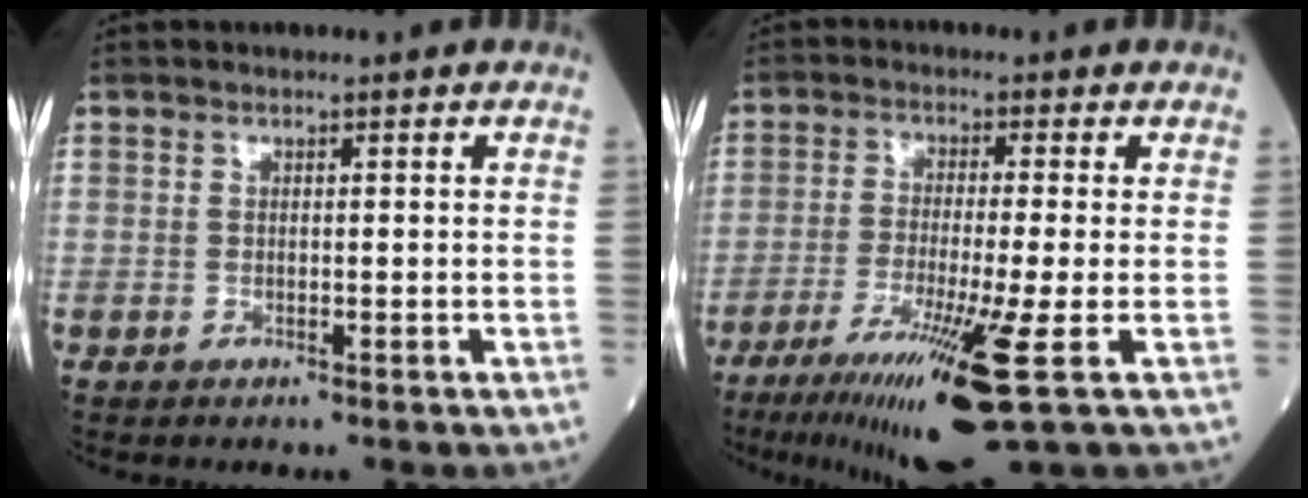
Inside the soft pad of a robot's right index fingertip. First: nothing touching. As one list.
[{"total": 12.5, "force": [-6.3, -0.7, 10.8], "torque": [-0.193, -0.041, -0.107]}]